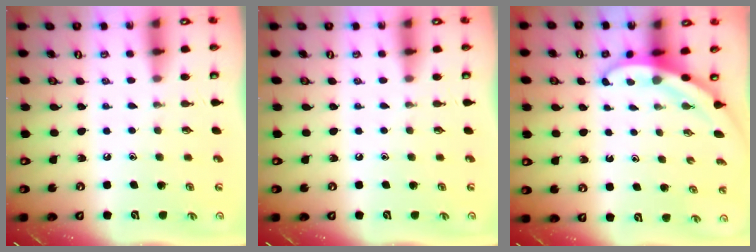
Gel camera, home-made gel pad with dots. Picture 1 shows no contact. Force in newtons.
{"total": 0.0}
{"total": 3.0, "press": 3.0, "slide": 0.1}